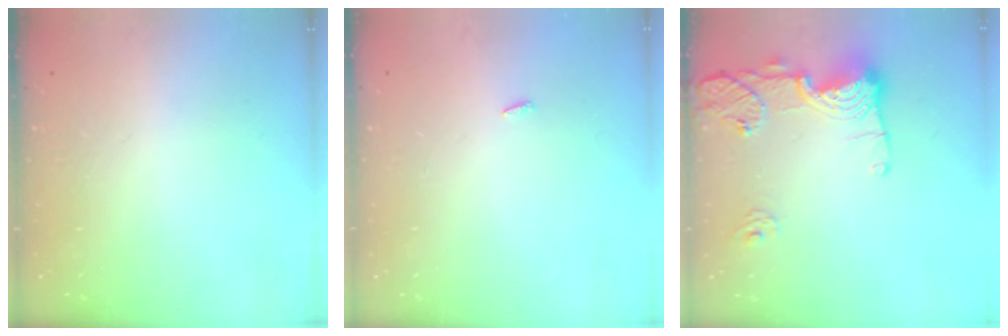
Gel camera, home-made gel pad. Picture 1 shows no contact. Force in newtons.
{"total": 1.8, "press": 1.7, "slide": 0.6}
{"total": 15.9, "press": 15.9, "slide": 1.5}